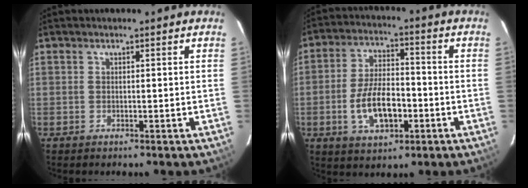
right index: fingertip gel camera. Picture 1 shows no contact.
{"total": 10.9, "force": [-3.4, 5.4, 8.8], "torque": [-0.175, 0.005, -0.049]}